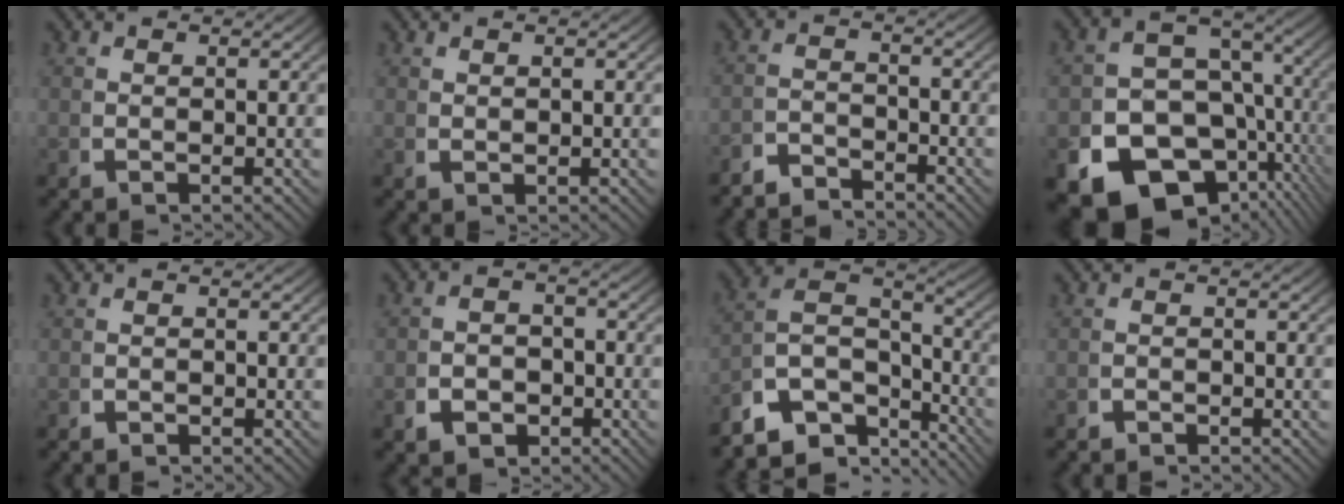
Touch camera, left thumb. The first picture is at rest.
{"total": 0.6, "force": [0.5, 0.1, 0.4], "torque": [-0.009, 0.000, 0.013]}
{"total": 3.2, "force": [-3.1, 0.7, 0.1], "torque": [0.004, -0.012, -0.063]}
{"total": 17.8, "force": [-6.6, 13.7, 9.2], "torque": [-0.189, -0.069, -0.100]}
{"total": 0.7, "force": [-0.7, 0.2, 0.1], "torque": [-0.001, -0.005, -0.013]}
{"total": 3.5, "force": [-1.7, 2.5, 1.7], "torque": [-0.029, -0.011, -0.026]}
{"total": 10.3, "force": [-1.3, 7.1, 7.3], "torque": [-0.151, -0.023, -0.027]}
{"total": 1.2, "force": [-1.2, 0.3, 0.1], "torque": [-0.001, -0.007, -0.020]}